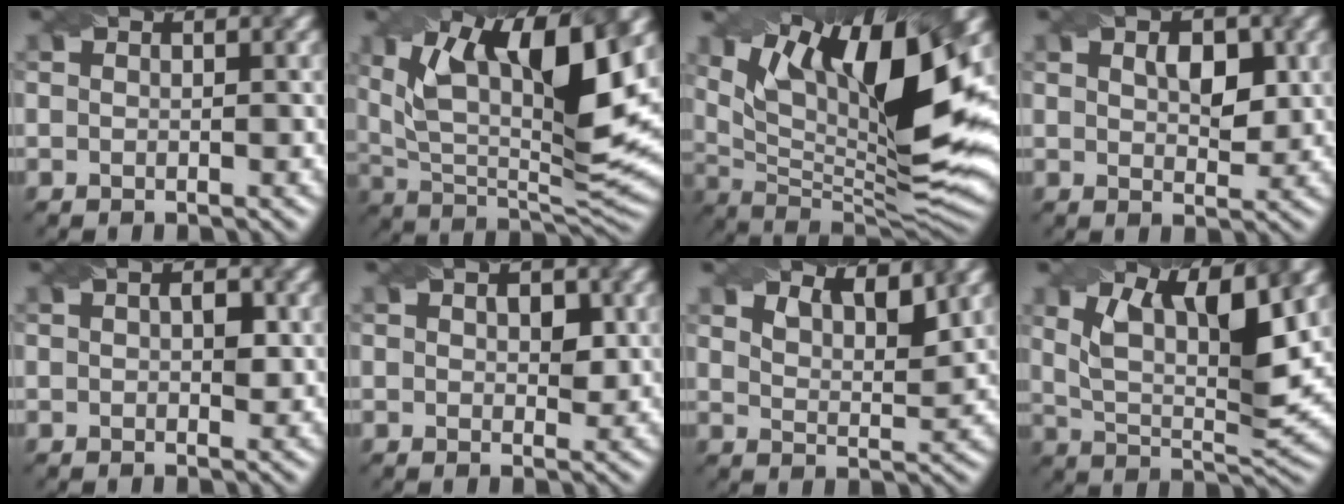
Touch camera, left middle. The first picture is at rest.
{"total": 14.2, "force": [6.0, 4.8, 11.9], "torque": [-0.208, -0.002, 0.105]}
{"total": 14.8, "force": [6.0, 4.7, 12.7], "torque": [-0.210, -0.005, 0.107]}
{"total": 3.4, "force": [1.1, 1.9, 2.6], "torque": [-0.042, 0.002, 0.019]}
{"total": 1.9, "force": [0.3, 1.0, 1.6], "torque": [-0.022, 0.001, 0.005]}
{"total": 2.7, "force": [0.8, 1.6, 2.0], "torque": [-0.021, -0.001, 0.017]}
{"total": 4.6, "force": [3.3, 1.8, 2.6], "torque": [-0.037, 0.007, 0.039]}
{"total": 9.2, "force": [3.8, 3.1, 7.7], "torque": [-0.141, -0.006, 0.068]}